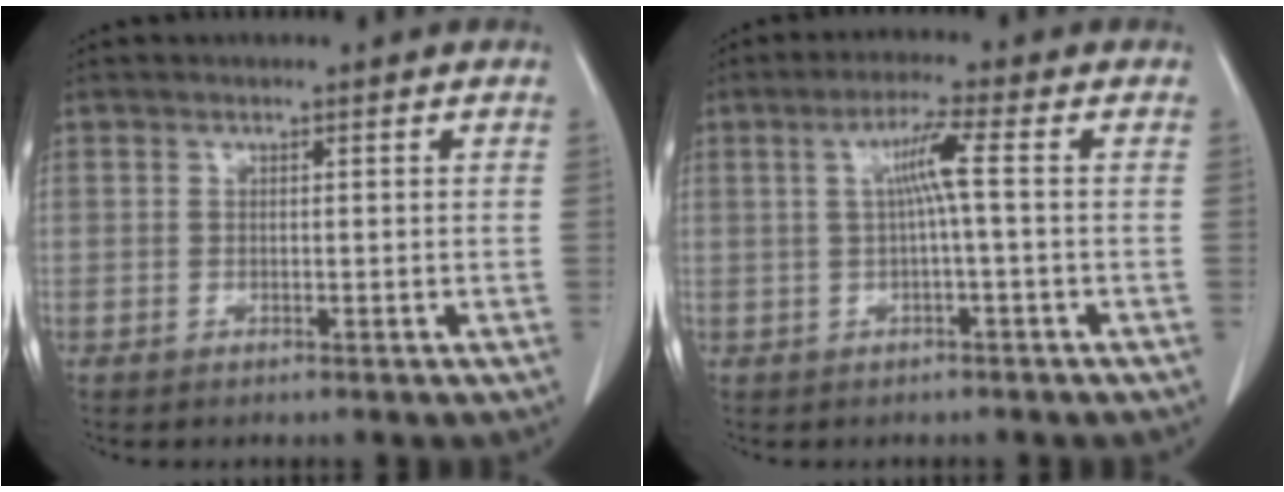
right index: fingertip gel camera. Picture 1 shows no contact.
{"total": 4.5, "force": [0.4, -0.6, 4.4], "torque": [-0.082, 0.011, 0.009]}